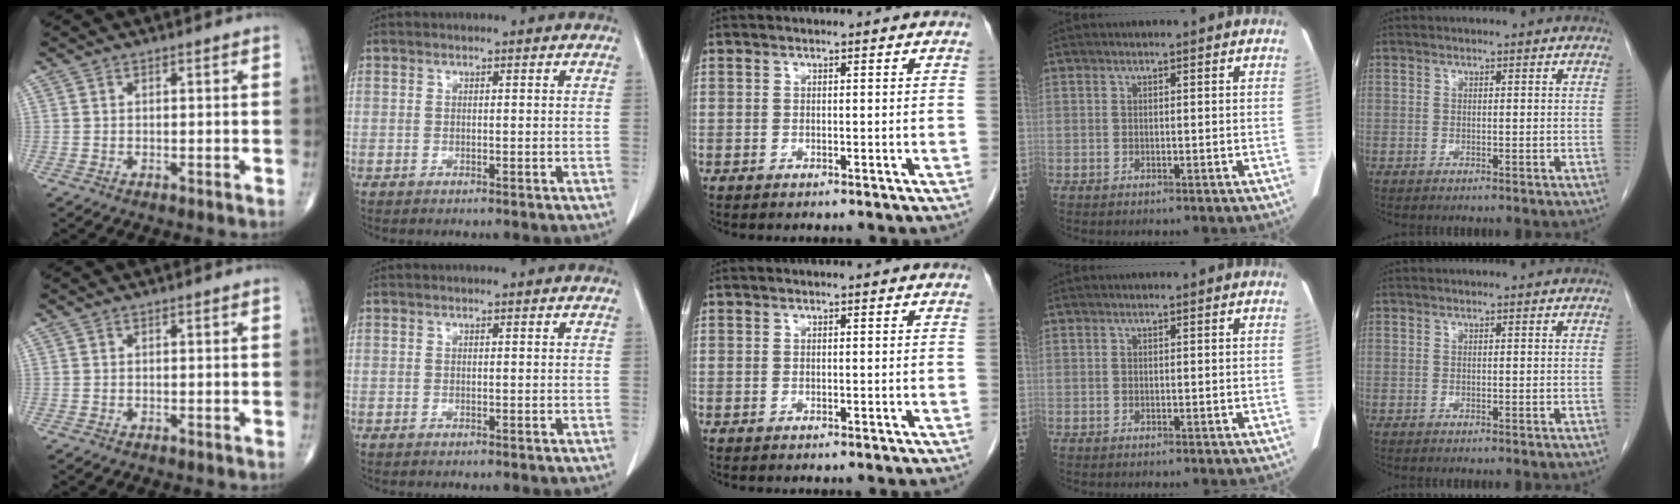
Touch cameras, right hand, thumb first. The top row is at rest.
{}